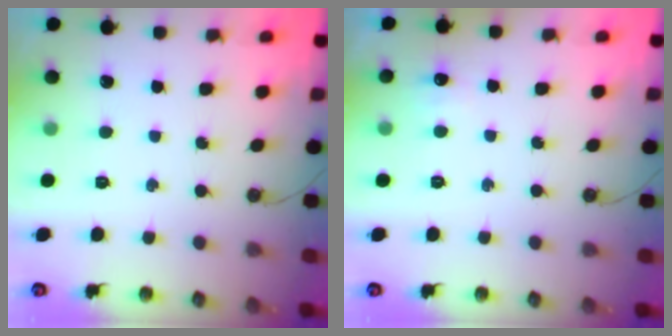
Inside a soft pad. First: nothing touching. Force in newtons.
{"total": 4.9, "press": 4.8, "slide": 1.0}